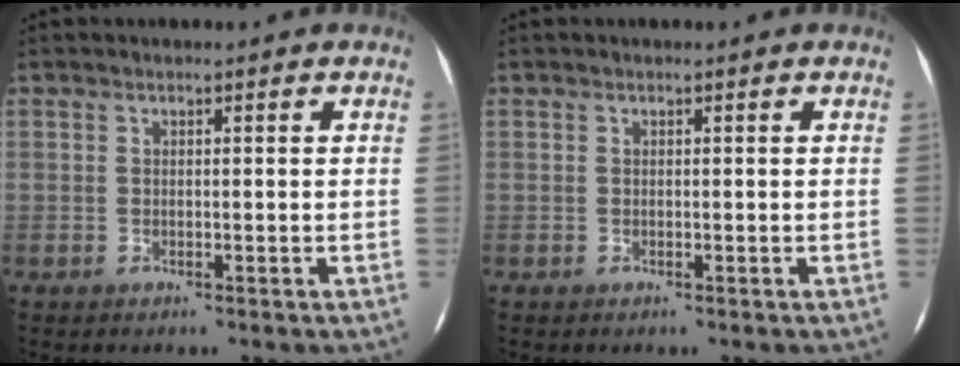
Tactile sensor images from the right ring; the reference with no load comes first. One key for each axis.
{"total": 0.0}